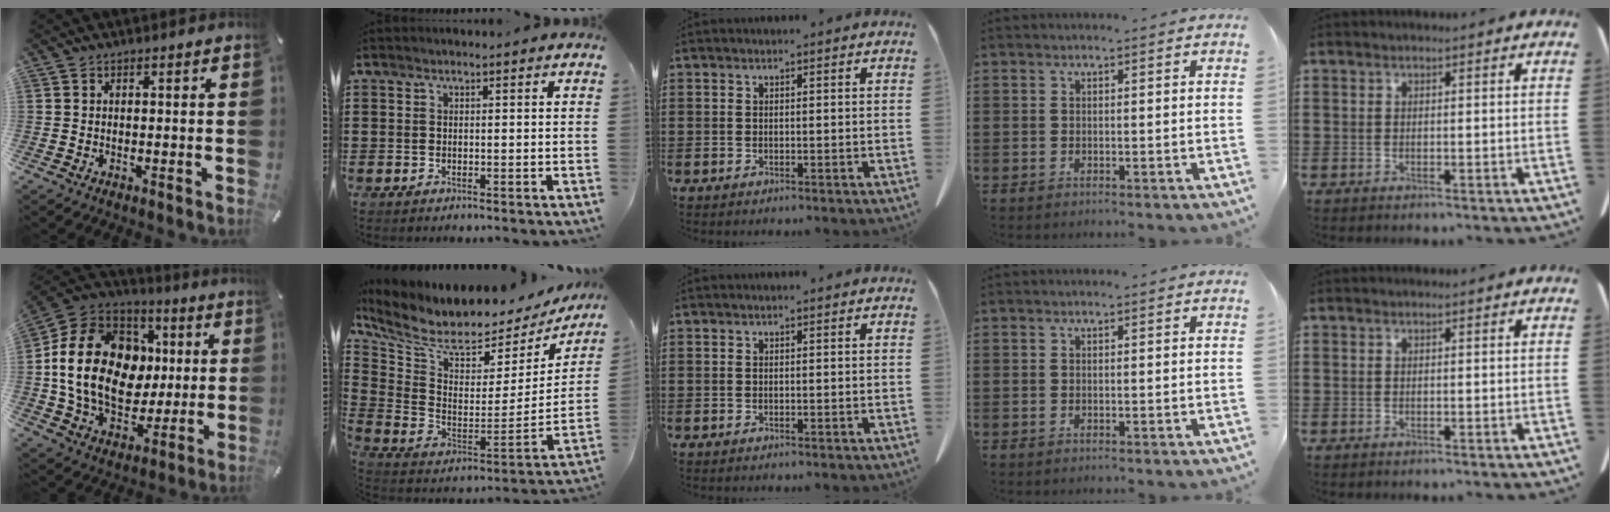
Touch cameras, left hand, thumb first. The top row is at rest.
{"thumb": {"total": 20.7, "force": [0.9, 16.3, 12.6], "torque": [-0.240, 0.014, 0.022]}, "index": {"total": 6.4, "force": [5.4, 1.9, 2.8], "torque": [-0.086, -0.053, 0.092]}}